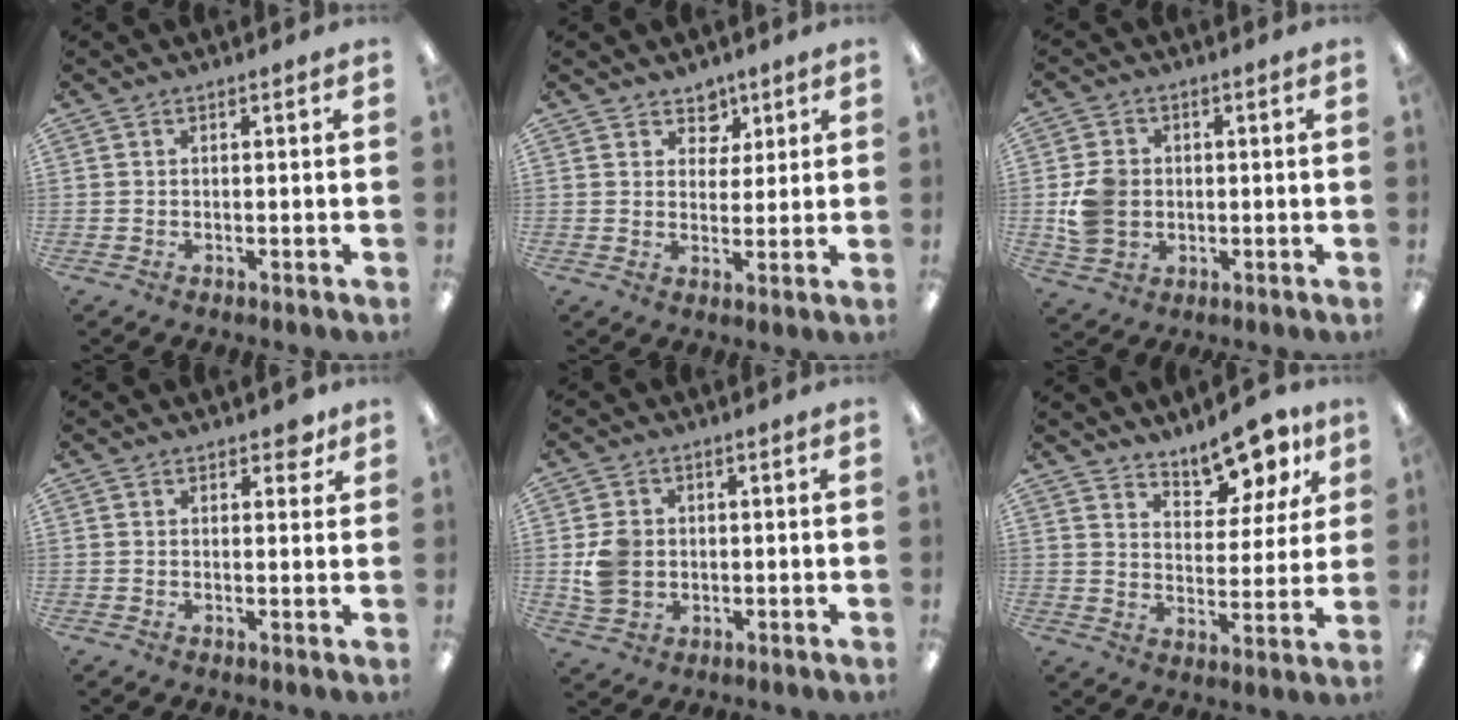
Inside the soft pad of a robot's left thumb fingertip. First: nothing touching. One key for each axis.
{"total": 5.3, "fx": 3.6, "fy": 3.8, "fz": 0.8, "tx": -0.001, "ty": -0.021, "tz": 0.062}
{"total": 7.7, "fx": -0.2, "fy": 6.5, "fz": 4.1, "tx": -0.074, "ty": 0.011, "tz": 0.000}
{"total": 3.2, "fx": 2.1, "fy": 1.7, "fz": 1.8, "tx": -0.015, "ty": -0.004, "tz": 0.033}
{"total": 6.4, "fx": 0.0, "fy": 5.5, "fz": 3.3, "tx": -0.054, "ty": 0.007, "tz": 0.003}
{"total": 11.4, "fx": 10.0, "fy": 4.0, "fz": 3.7, "tx": -0.044, "ty": -0.075, "tz": 0.183}